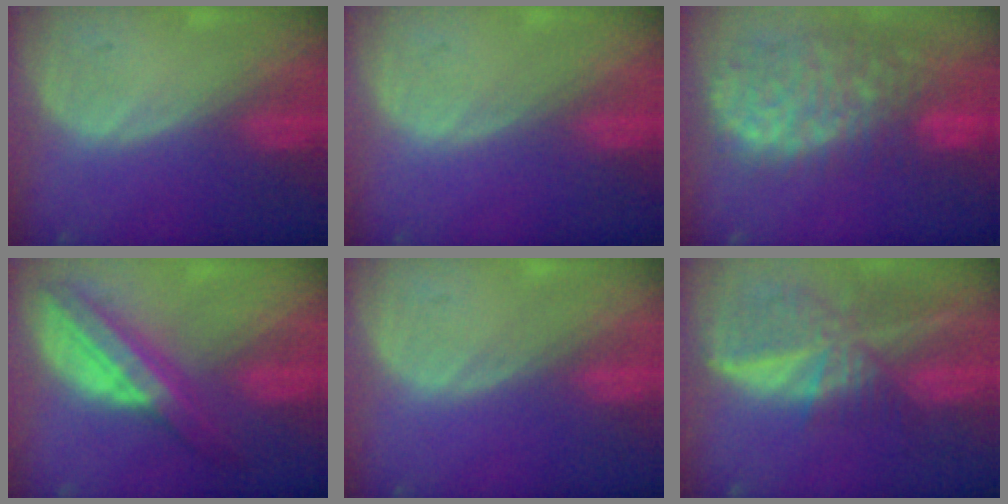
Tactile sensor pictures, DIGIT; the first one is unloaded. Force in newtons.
{"total": 0.0}
{"total": 13.3, "press": 11.1, "slide": 7.4}
{"total": 7.6, "press": 7.6, "slide": 0.3}
{"total": 0.0}
{"total": 9.2, "press": 8.0, "slide": 4.6}